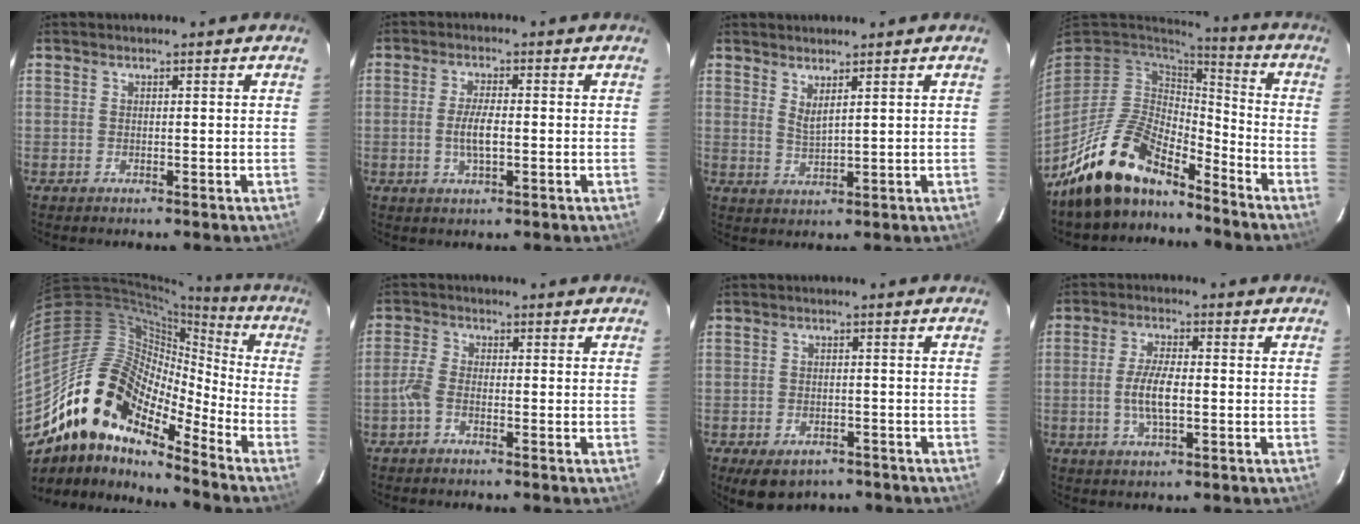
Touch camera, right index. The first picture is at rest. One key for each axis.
{"total": 4.4, "fx": -0.7, "fy": 1.3, "fz": 4.2, "tx": -0.081, "ty": -0.001, "tz": -0.012}
{"total": 2.7, "fx": 2.1, "fy": 0.2, "fz": 1.7, "tx": -0.031, "ty": -0.006, "tz": 0.034}
{"total": 16.2, "fx": -12.7, "fy": 6.4, "fz": 7.7, "tx": -0.174, "ty": -0.002, "tz": -0.226}
{"total": 18.4, "fx": -13.1, "fy": 7.4, "fz": 10.6, "tx": -0.180, "ty": -0.009, "tz": -0.257}
{"total": 3.0, "fx": -1.6, "fy": 1.4, "fz": 2.0, "tx": -0.053, "ty": 0.006, "tz": -0.037}
{"total": 7.9, "fx": -5.3, "fy": 4.6, "fz": 3.6, "tx": -0.074, "ty": -0.008, "tz": -0.065}
{"total": 6.2, "fx": -1.0, "fy": 1.9, "fz": 5.8, "tx": -0.116, "ty": 0.001, "tz": -0.019}